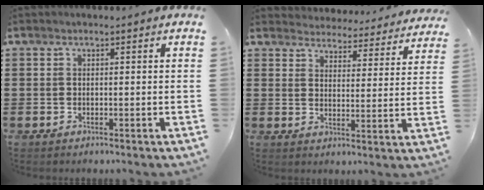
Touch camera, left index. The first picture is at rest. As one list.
[{"total": 4.3, "force": [4.3, 0.2, -0.3], "torque": [-0.012, -0.038, 0.073]}]